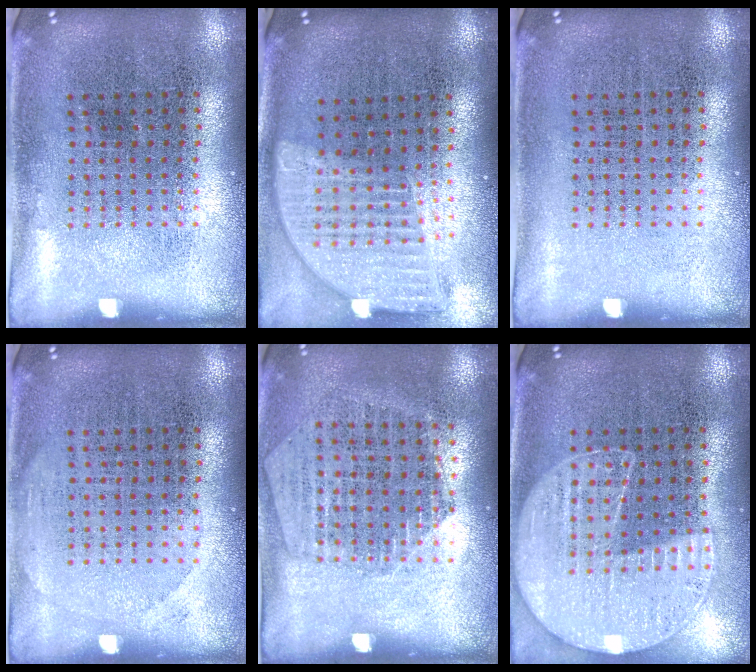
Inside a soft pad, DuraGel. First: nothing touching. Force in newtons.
{"total": 2.0, "press": 1.6, "slide": 1.2}
{"total": 0.0}
{"total": 0.8, "press": 0.8, "slide": 0.2}
{"total": 1.4, "press": 1.3, "slide": 0.4}
{"total": 1.2, "press": 1.1, "slide": 0.2}